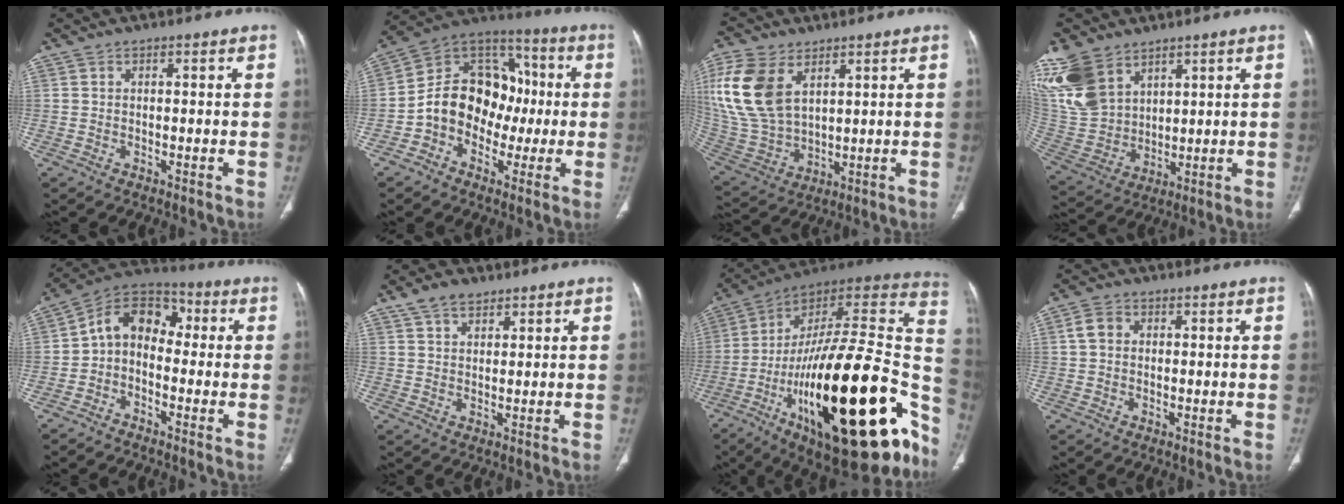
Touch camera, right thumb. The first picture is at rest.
{"total": 15.8, "force": [-2.1, 12.6, 9.3], "torque": [-0.112, 0.048, -0.046]}
{"total": 17.4, "force": [7.0, 10.6, 11.9], "torque": [-0.258, -0.021, 0.150]}
{"total": 16.4, "force": [9.7, 10.3, 8.2], "torque": [-0.176, -0.027, 0.215]}
{"total": 10.2, "force": [-0.9, 7.3, 7.0], "torque": [-0.092, 0.047, -0.036]}
{"total": 4.8, "force": [3.3, 2.7, 2.3], "torque": [-0.031, -0.010, 0.064]}
{"total": 43.2, "force": [-14.9, 15.6, 37.4], "torque": [-0.479, 0.070, -0.234]}
{"total": 3.6, "force": [0.7, 2.9, 2.1], "torque": [-0.038, 0.010, 0.013]}